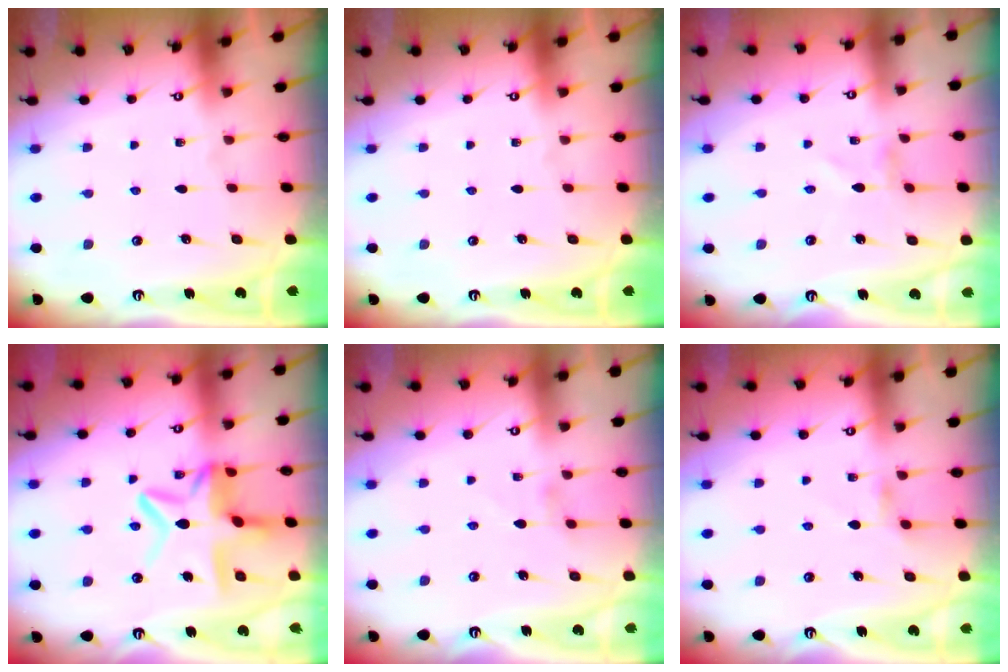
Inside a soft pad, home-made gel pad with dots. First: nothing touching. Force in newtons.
{"total": 0.0}
{"total": 1.0, "press": 1.0, "slide": 0.1}
{"total": 11.7, "press": 11.7, "slide": 1.3}
{"total": 0.7, "press": 0.6, "slide": 0.3}
{"total": 2.7, "press": 2.7, "slide": 0.5}